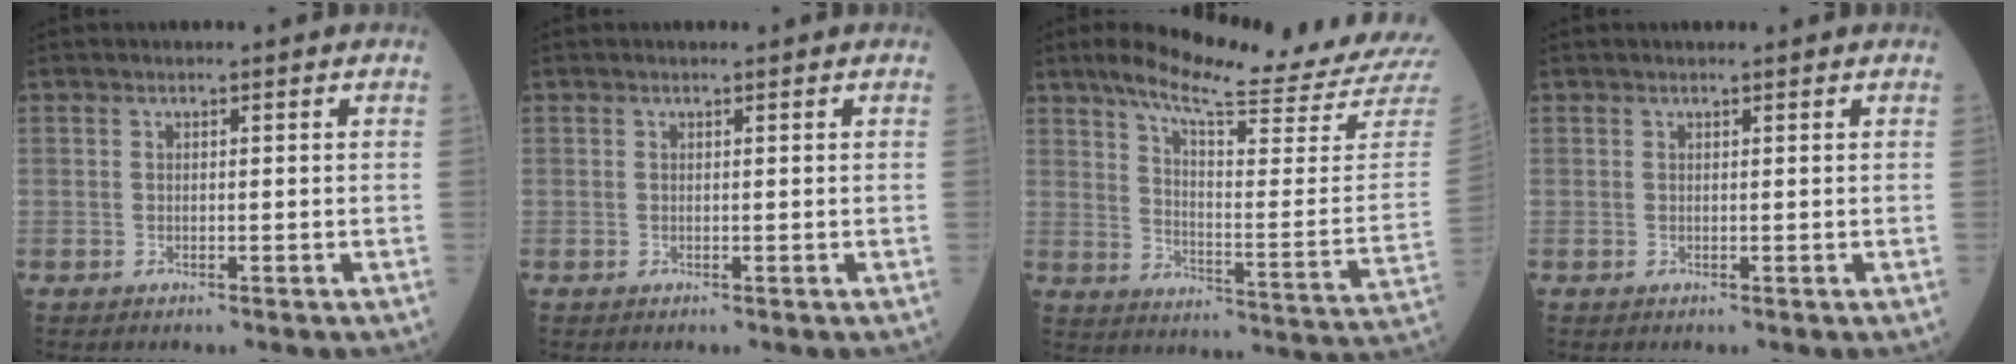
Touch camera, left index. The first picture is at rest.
{"total": 0.5, "force": [0.5, 0.0, 0.1], "torque": [-0.006, 0.000, 0.007]}
{"total": 22.3, "force": [19.7, -1.0, 10.3], "torque": [-0.168, -0.092, 0.258]}
{"total": 1.6, "force": [1.5, 0.1, 0.5], "torque": [-0.009, 0.010, 0.021]}